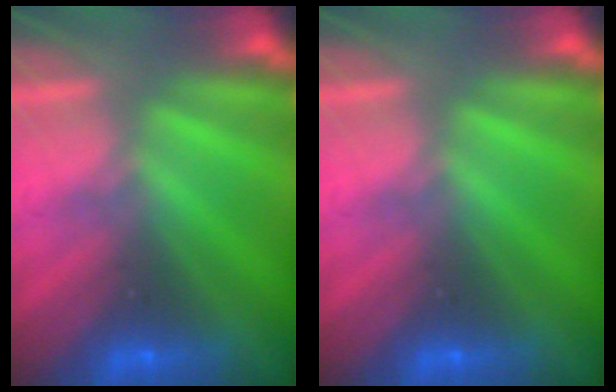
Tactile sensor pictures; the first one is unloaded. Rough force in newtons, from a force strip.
{"total": 0.0}